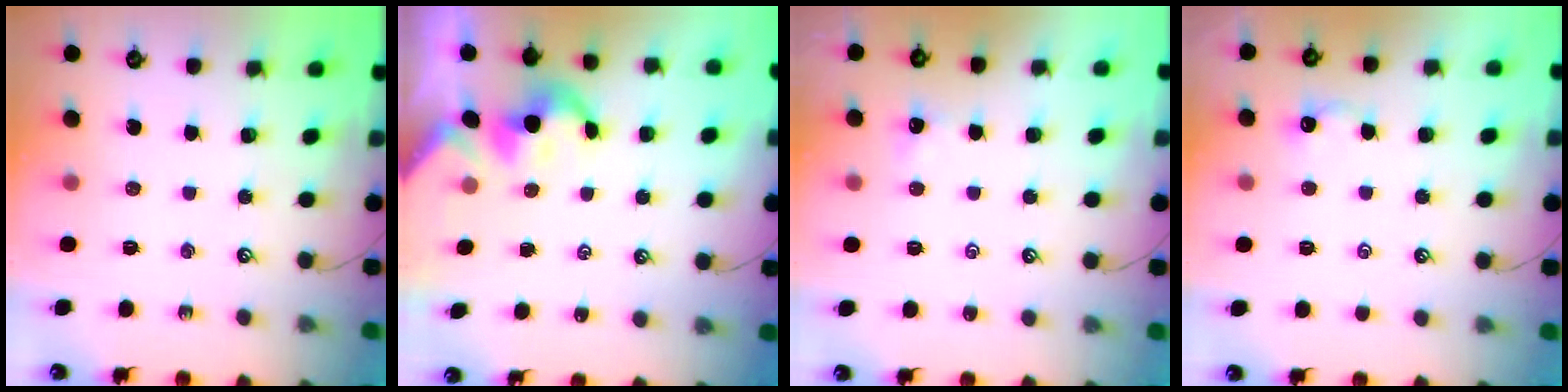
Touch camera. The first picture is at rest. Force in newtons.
{"total": 2.2, "press": 2.2, "slide": 0.4}
{"total": 0.0}
{"total": 0.6, "press": 0.3, "slide": 0.6}